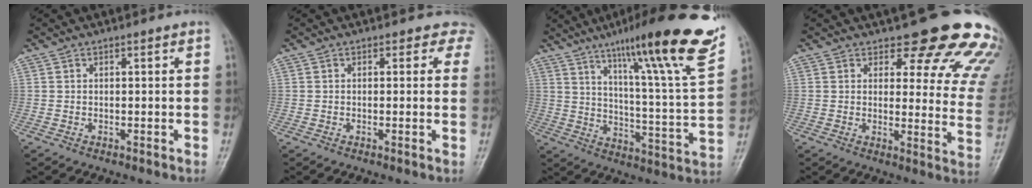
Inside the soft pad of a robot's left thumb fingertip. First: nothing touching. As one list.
[{"total": 3.1, "force": [2.2, 2.2, 0.3], "torque": [0.031, -0.008, -0.004]}, {"total": 25.8, "force": [15.9, 2.7, 20.1], "torque": [-0.279, -0.050, 0.235]}, {"total": 18.3, "force": [15.6, 6.0, 7.6], "torque": [-0.033, -0.117, 0.158]}]